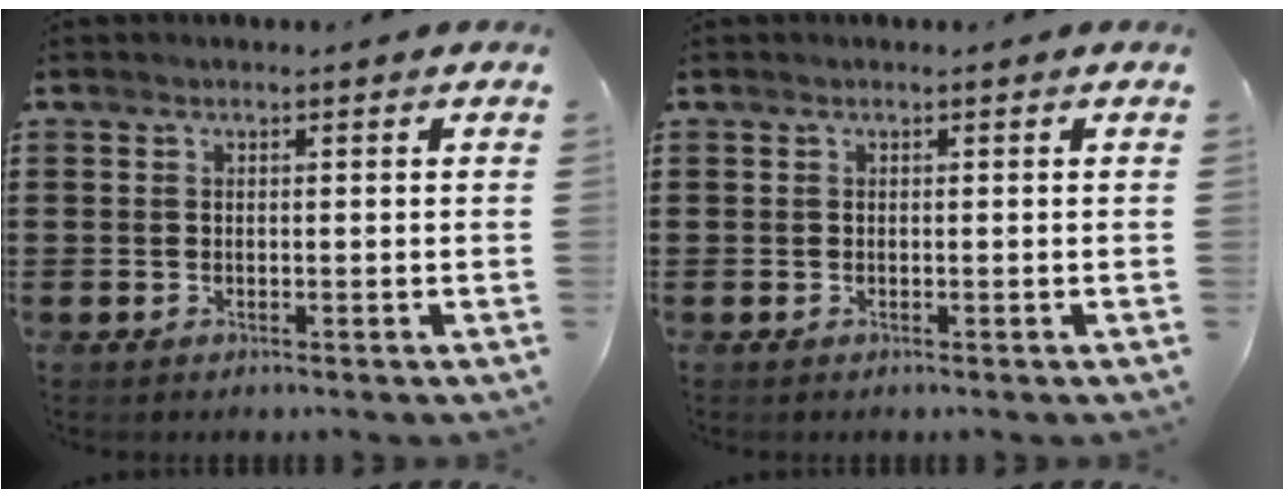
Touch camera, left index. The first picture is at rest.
{"total": 0.0}